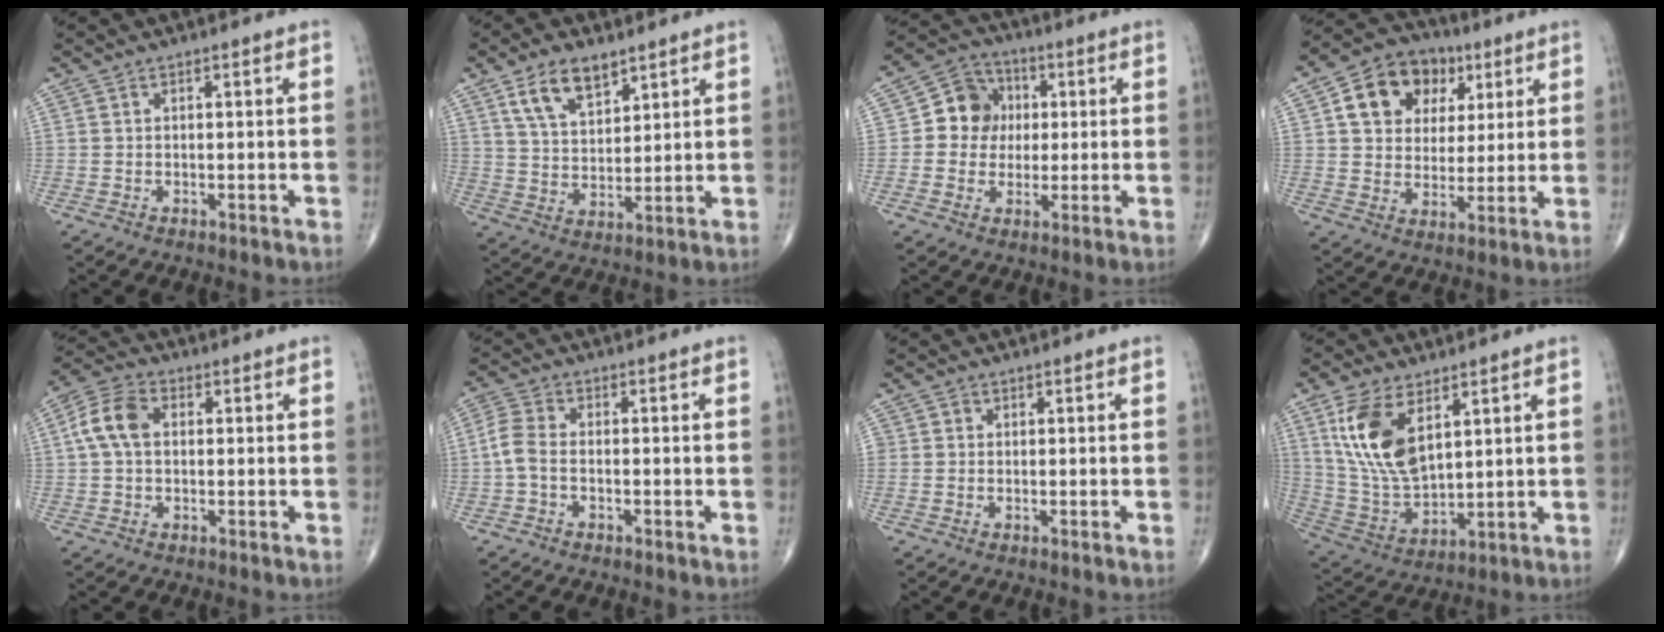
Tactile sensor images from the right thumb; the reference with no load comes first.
{"total": 9.2, "force": [5.6, 4.6, 5.6], "torque": [-0.084, -0.028, 0.110]}
{"total": 9.0, "force": [0.9, 8.0, 3.9], "torque": [-0.024, 0.012, 0.004]}
{"total": 13.7, "force": [5.0, 10.6, 7.0], "torque": [-0.082, 0.000, 0.081]}
{"total": 7.5, "force": [1.0, 4.9, 5.6], "torque": [-0.117, 0.023, 0.014]}
{"total": 4.3, "force": [-1.0, 2.6, 3.3], "torque": [-0.080, 0.015, -0.030]}
{"total": 0.9, "force": [0.1, 0.9, 0.1], "torque": [0.006, 0.003, -0.001]}
{"total": 14.6, "force": [6.1, 7.5, 11.0], "torque": [-0.213, -0.022, 0.133]}